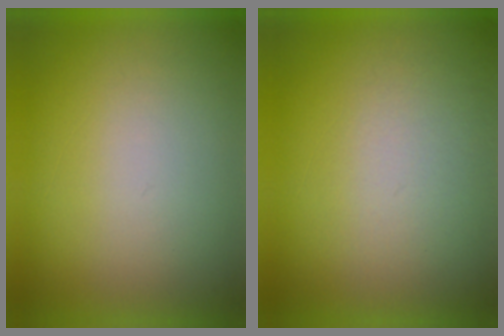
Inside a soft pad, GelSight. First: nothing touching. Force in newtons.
{"total": 3.8}